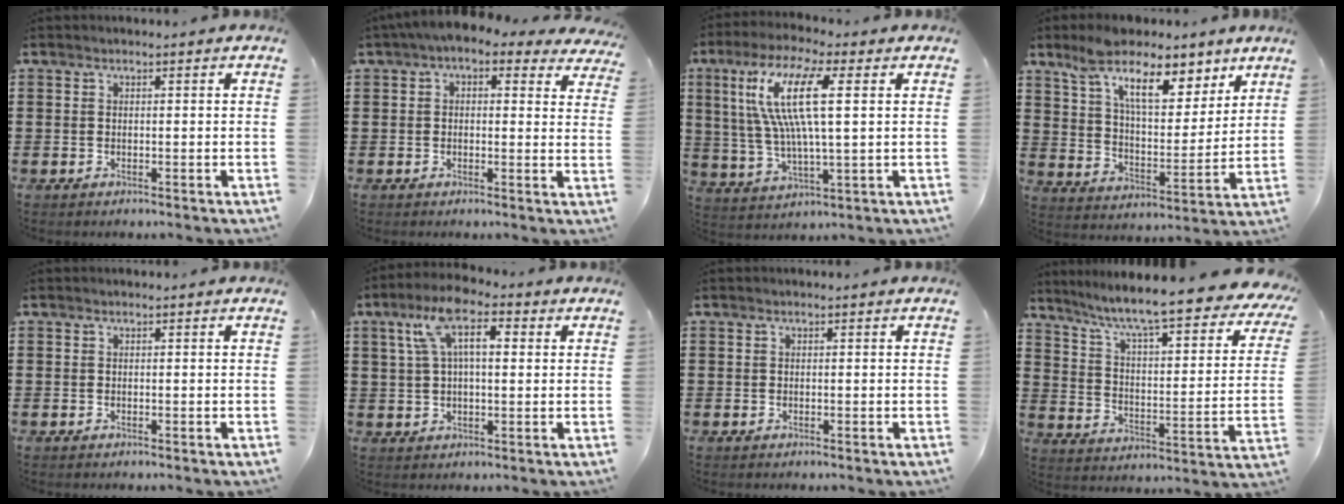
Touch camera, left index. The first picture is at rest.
{"total": 3.5, "force": [2.1, 1.3, 2.4], "torque": [-0.054, -0.002, 0.035]}
{"total": 12.5, "force": [3.8, 3.2, 11.4], "torque": [-0.250, 0.000, 0.058]}
{"total": 11.7, "force": [8.1, 4.5, 7.1], "torque": [-0.140, -0.028, 0.142]}
{"total": 0.0}
{"total": 8.5, "force": [3.2, 3.3, 7.1], "torque": [-0.154, 0.013, 0.051]}
{"total": 0.0}
{"total": 8.1, "force": [6.6, -0.2, 4.7], "torque": [-0.114, -0.057, 0.103]}